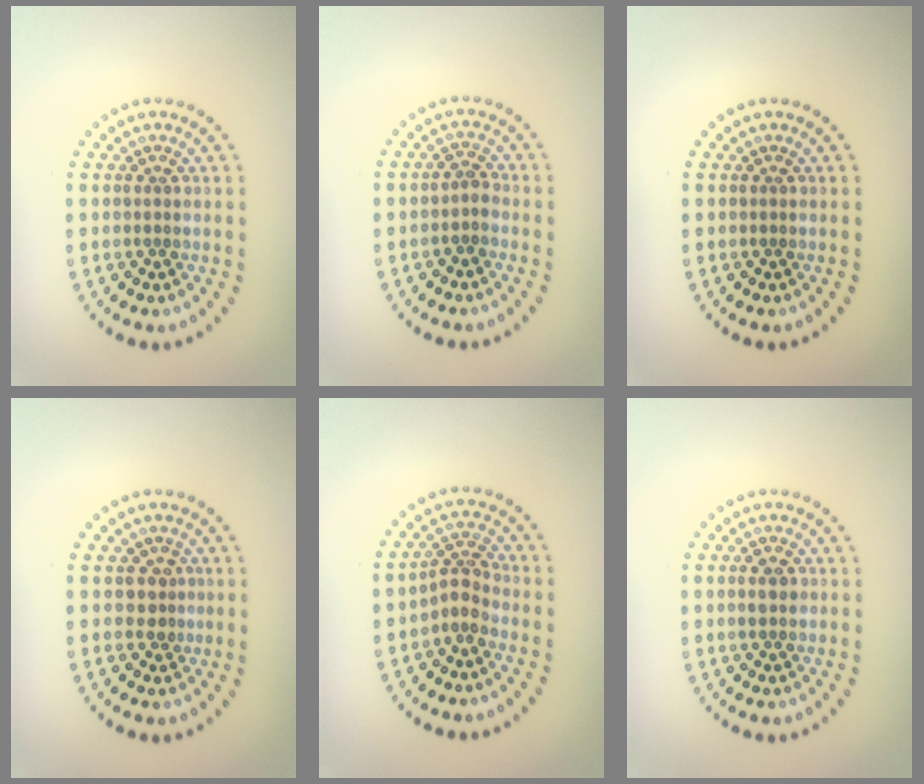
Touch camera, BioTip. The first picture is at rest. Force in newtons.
{"total": 1.4, "press": 1.2, "slide": 0.9}
{"total": 0.0}
{"total": 1.8, "press": 1.3, "slide": 1.2}
{"total": 2.4, "press": 1.7, "slide": 1.7}
{"total": 1.1, "press": 1.1, "slide": 0.1}